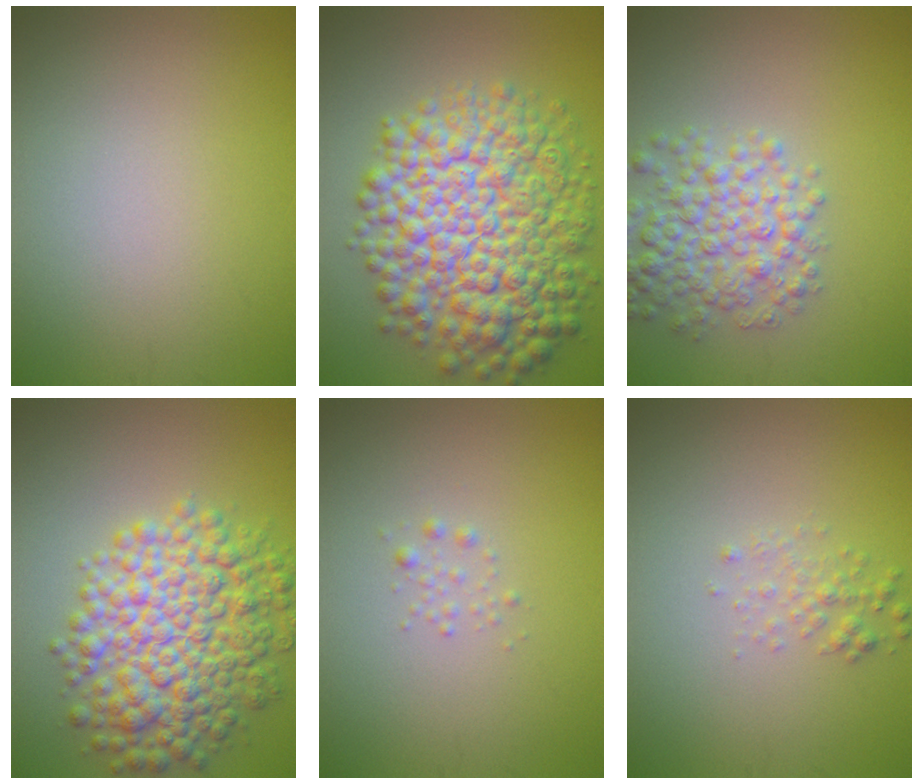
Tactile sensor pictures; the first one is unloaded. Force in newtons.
{"total": 12.2, "press": 12.2, "slide": 0.3}
{"total": 5.2, "press": 5.2, "slide": 0.1}
{"total": 8.9, "press": 8.9, "slide": 0.1}
{"total": 0.7, "press": 0.7, "slide": 0.0}
{"total": 1.4, "press": 1.4, "slide": 0.0}